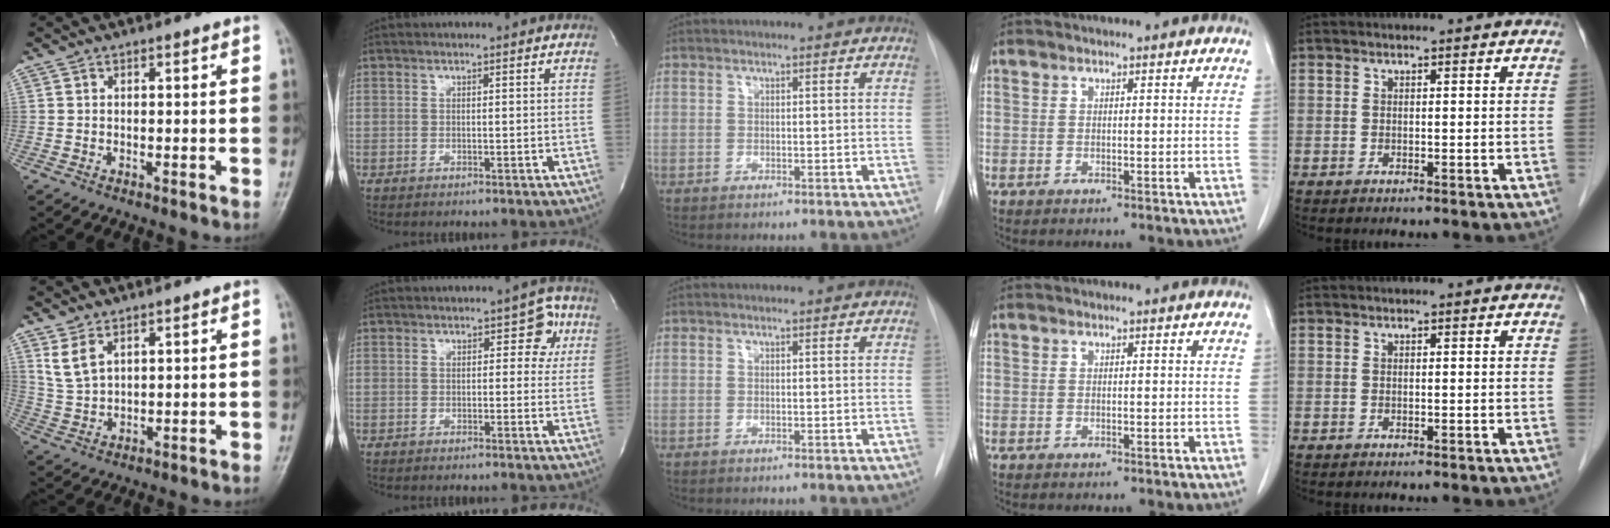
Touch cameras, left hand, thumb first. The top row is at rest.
{"thumb": {"total": 4.6, "force": [2.9, 2.1, 2.9], "torque": [-0.060, -0.010, 0.068]}, "index": {"total": 4.2, "force": [1.2, 2.6, 3.0], "torque": [-0.019, 0.017, 0.008]}}